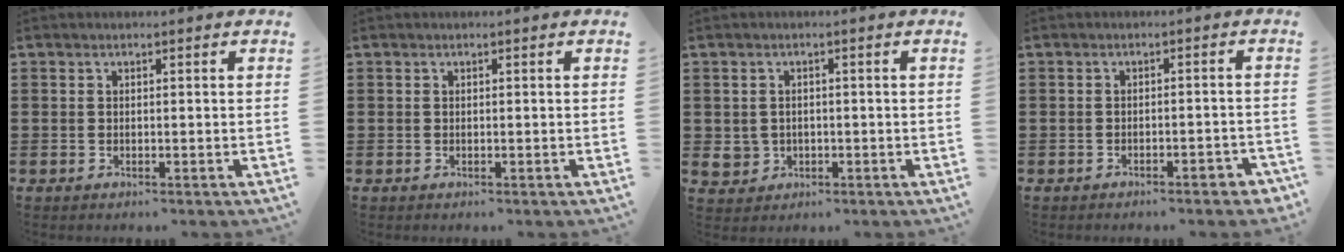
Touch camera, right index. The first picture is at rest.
{"total": 0.0}
{"total": 2.2, "force": [-0.1, 2.1, 0.6], "torque": [-0.023, 0.006, -0.004]}
{"total": 1.9, "force": [-1.7, 0.3, 0.8], "torque": [-0.017, 0.001, -0.033]}